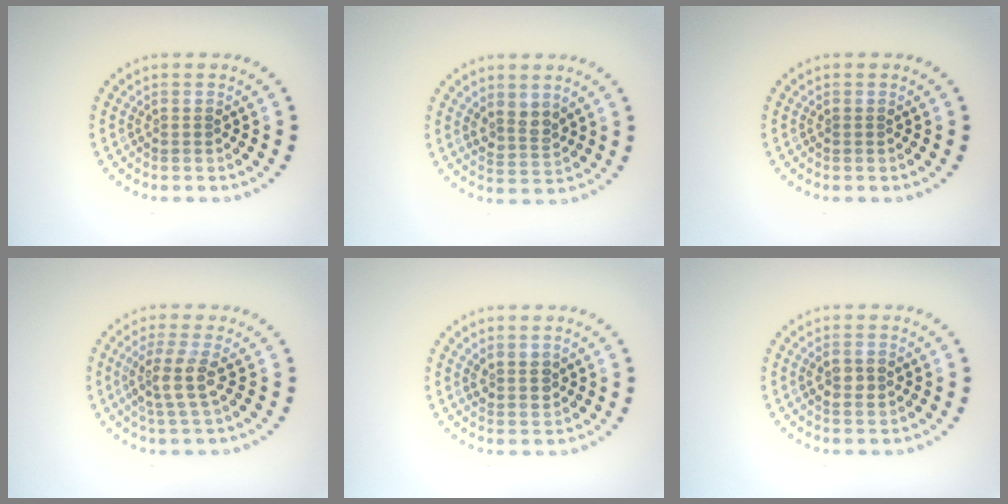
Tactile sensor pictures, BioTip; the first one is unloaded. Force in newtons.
{"total": 2.2, "press": 1.9, "slide": 1.1}
{"total": 0.0}
{"total": 3.0, "press": 2.3, "slide": 1.9}
{"total": 1.9, "press": 1.7, "slide": 0.8}
{"total": 1.7, "press": 1.7, "slide": 0.2}